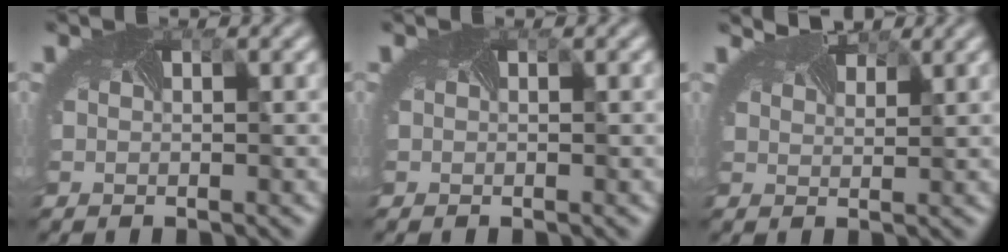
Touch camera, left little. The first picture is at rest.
{"total": 0.0}
{"total": 2.7, "force": [2.4, 0.8, 0.8], "torque": [-0.014, 0.005, 0.025]}